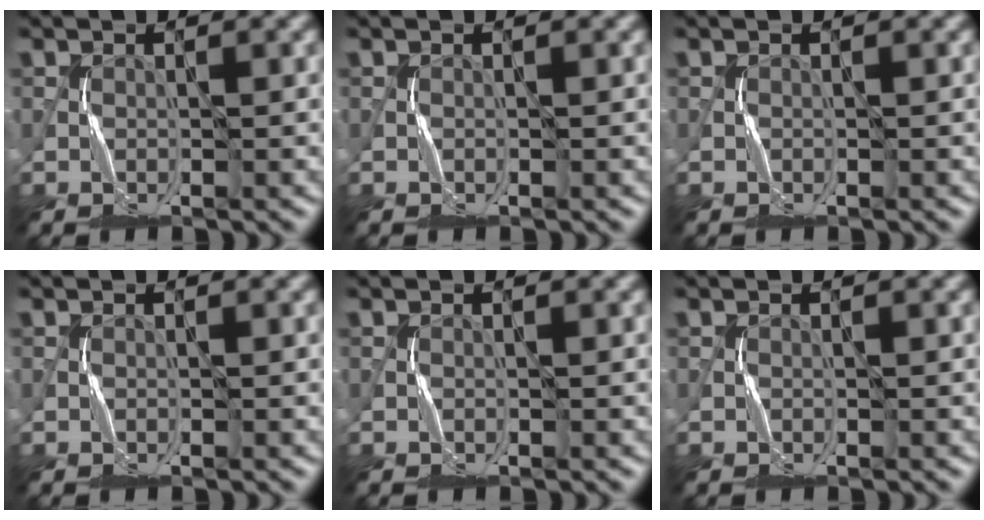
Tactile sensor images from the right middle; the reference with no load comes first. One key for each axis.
{"total": 0.0}
{"total": 0.0}
{"total": 0.0}
{"total": 0.0}
{"total": 0.0}